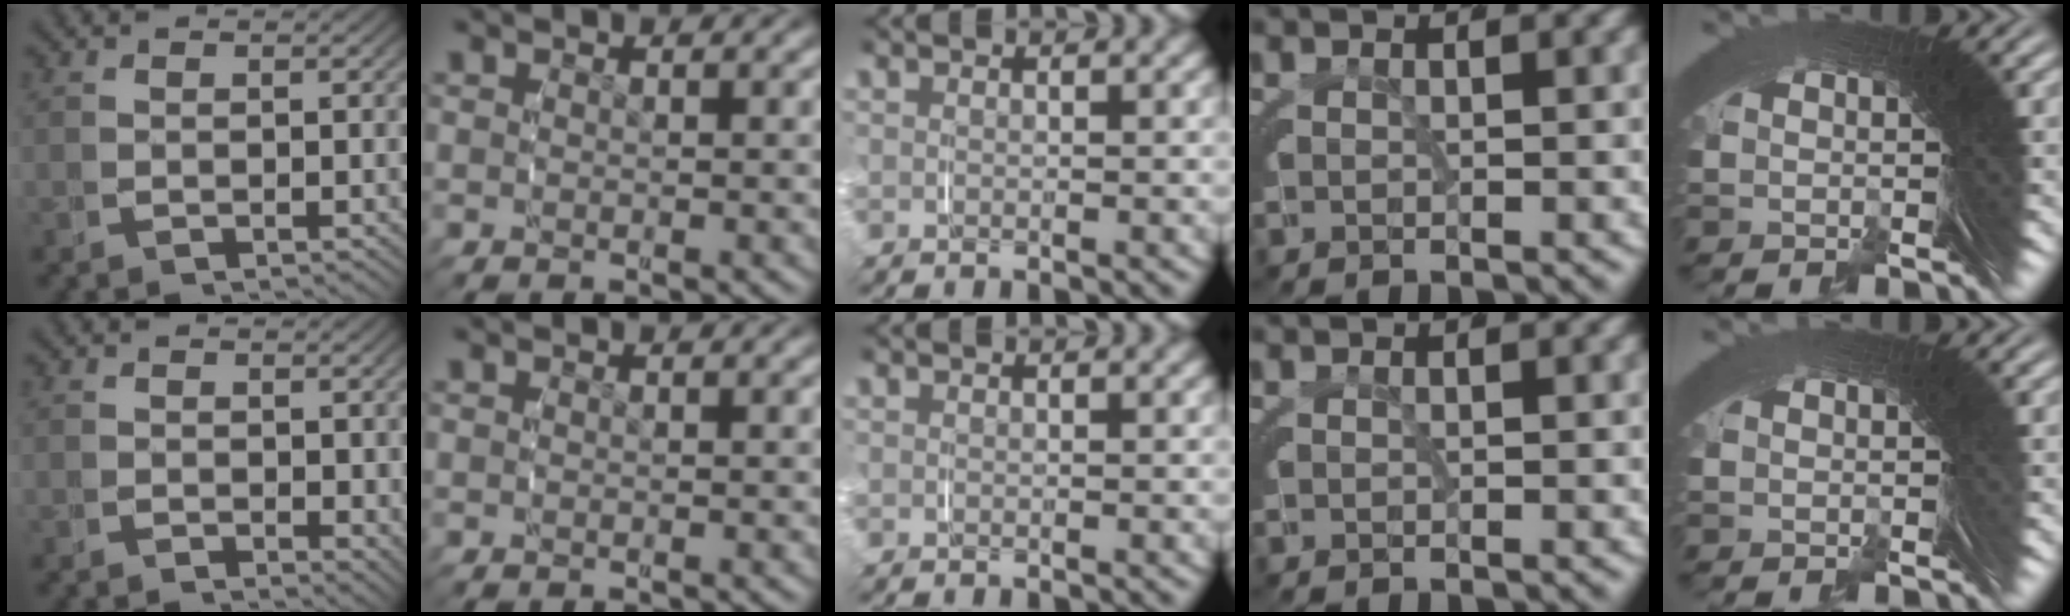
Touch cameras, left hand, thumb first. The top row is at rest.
{"thumb": {"total": 1.3, "force": [0.6, 0.8, 0.9], "torque": [-0.001, -0.006, 0.013]}}